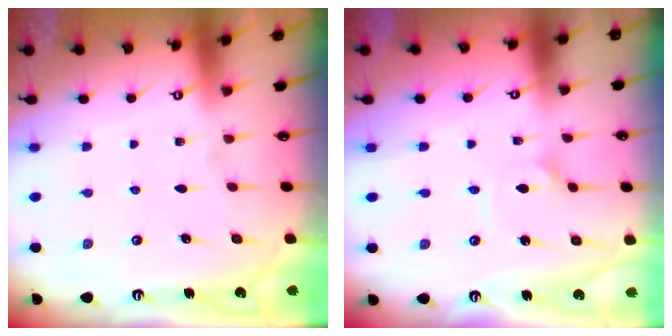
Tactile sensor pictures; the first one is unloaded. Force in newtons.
{"total": 2.1, "press": 2.1, "slide": 0.1}